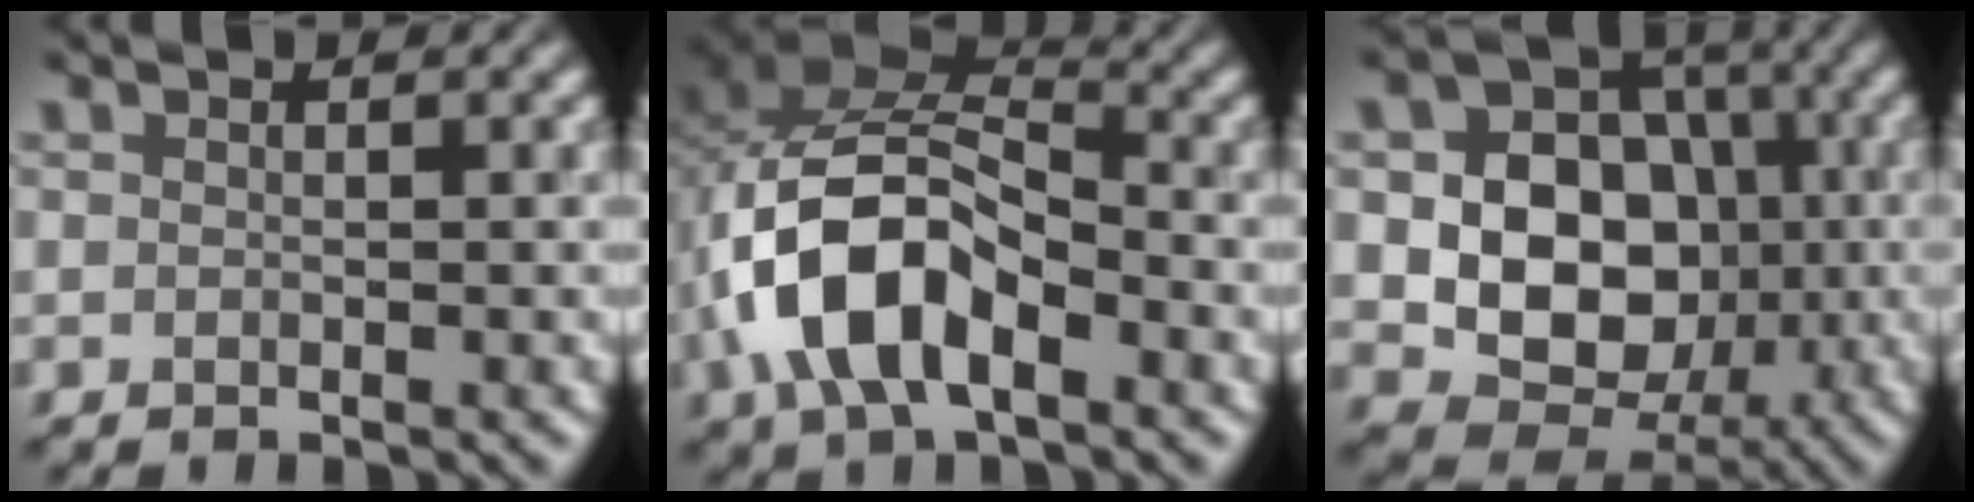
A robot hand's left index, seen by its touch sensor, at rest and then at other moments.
{"total": 10.1, "force": [-3.1, 5.6, 7.9], "torque": [-0.158, 0.015, -0.067]}
{"total": 10.1, "force": [-0.9, 7.9, 6.2], "torque": [-0.093, 0.005, -0.031]}